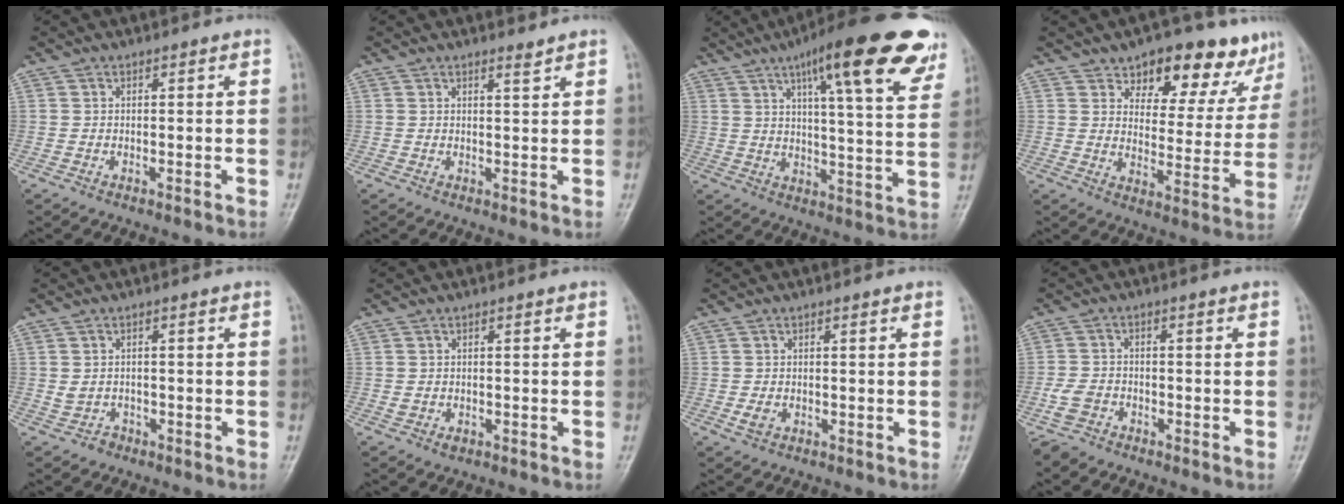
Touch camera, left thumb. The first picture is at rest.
{"total": 1.3, "force": [1.2, 0.1, 0.5], "torque": [-0.006, -0.012, 0.021]}
{"total": 22.4, "force": [12.7, 5.0, 17.9], "torque": [-0.233, -0.026, 0.170]}
{"total": 15.2, "force": [10.7, 7.5, 7.7], "torque": [-0.037, -0.057, 0.139]}
{"total": 2.0, "force": [-0.7, 1.7, 0.7], "torque": [-0.010, 0.009, -0.008]}
{"total": 1.5, "force": [-0.4, 1.2, 0.8], "torque": [-0.008, 0.002, -0.003]}
{"total": 1.8, "force": [-0.4, 1.3, 1.1], "torque": [-0.021, -0.002, -0.006]}
{"total": 3.9, "force": [-3.0, 2.2, 1.0], "torque": [-0.026, 0.009, -0.063]}